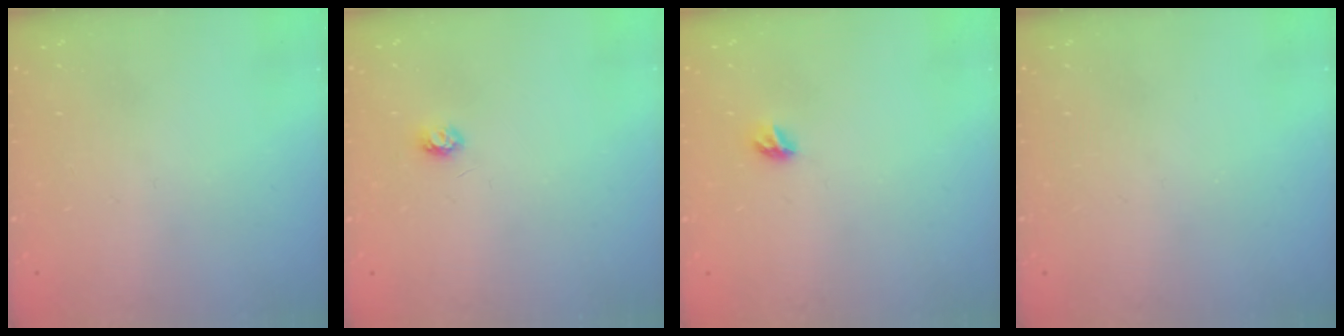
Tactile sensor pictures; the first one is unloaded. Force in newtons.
{"total": 3.4, "press": 3.4, "slide": 0.3}
{"total": 5.4, "press": 5.4, "slide": 0.5}
{"total": 0.0}